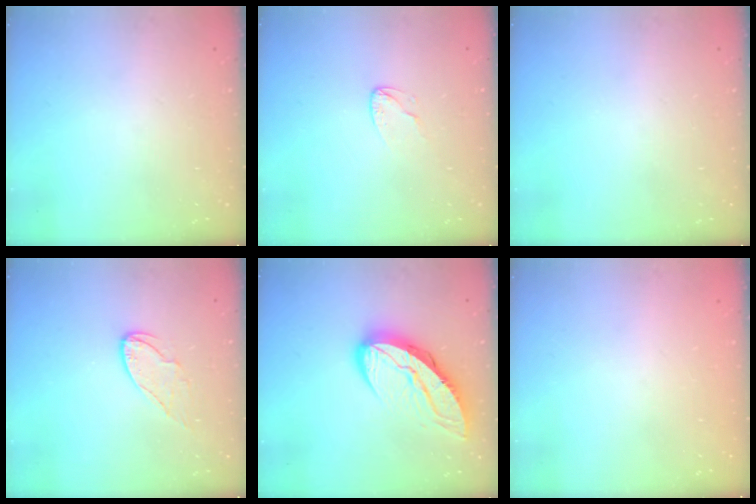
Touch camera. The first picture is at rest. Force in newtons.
{"total": 3.8, "press": 3.8, "slide": 0.4}
{"total": 0.0}
{"total": 7.1, "press": 7.1, "slide": 0.1}
{"total": 12.9, "press": 12.9, "slide": 0.9}
{"total": 0.0}